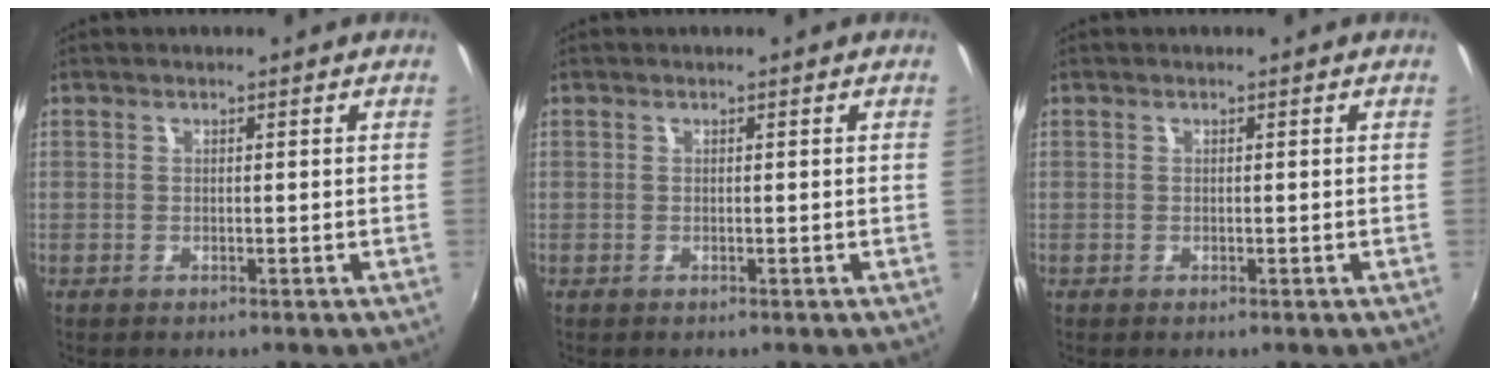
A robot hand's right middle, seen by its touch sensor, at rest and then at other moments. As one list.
[{"total": 0.0}, {"total": 0.0}]